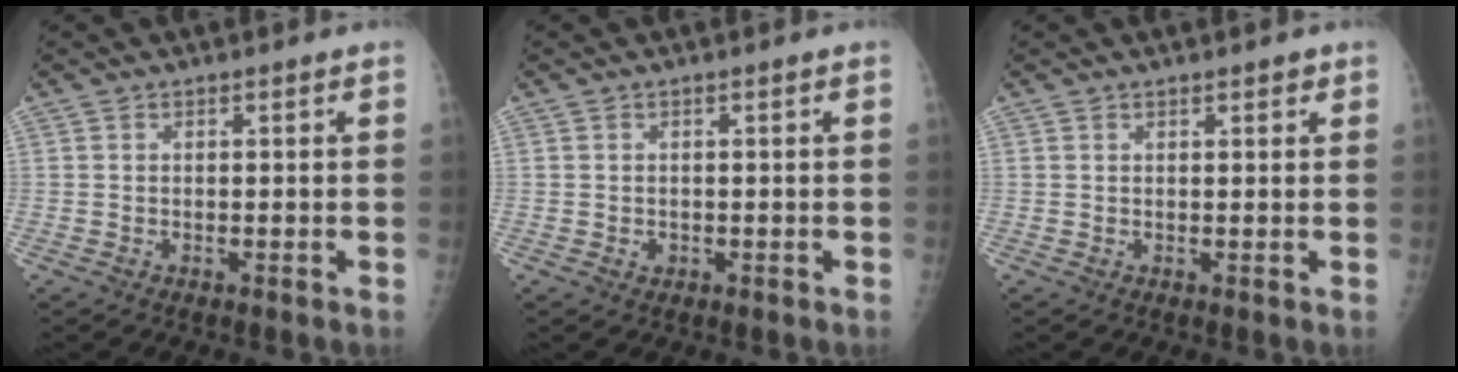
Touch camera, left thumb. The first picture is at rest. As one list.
[{"total": 0.8, "force": [-0.1, 0.6, 0.4], "torque": [-0.001, 0.001, 0.002]}, {"total": 1.4, "force": [1.0, 0.5, 0.9], "torque": [-0.009, -0.004, 0.013]}]